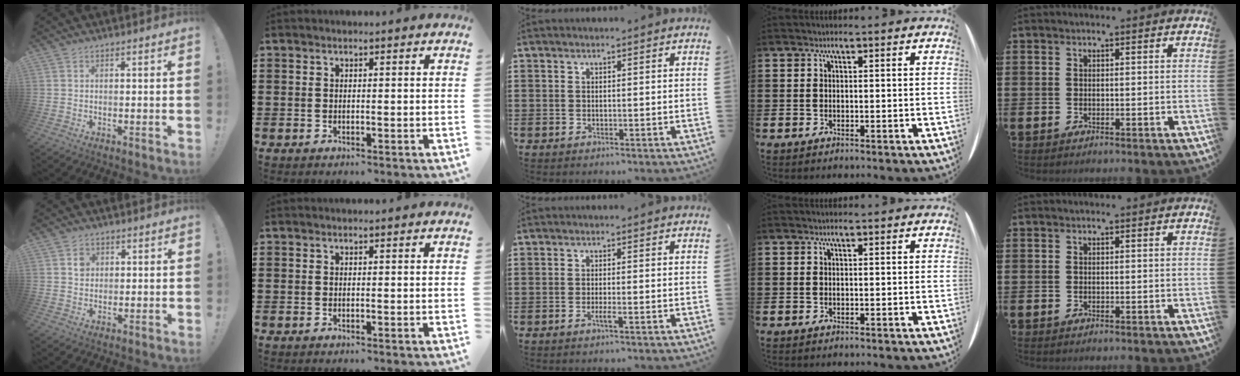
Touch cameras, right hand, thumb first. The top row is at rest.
{"thumb": {"total": 2.7, "force": [0.9, 2.4, 0.8], "torque": [0.011, -0.008, 0.010]}, "middle": {"total": 1.2, "force": [-0.7, -0.1, 1.0], "torque": [-0.017, -0.001, -0.012]}}